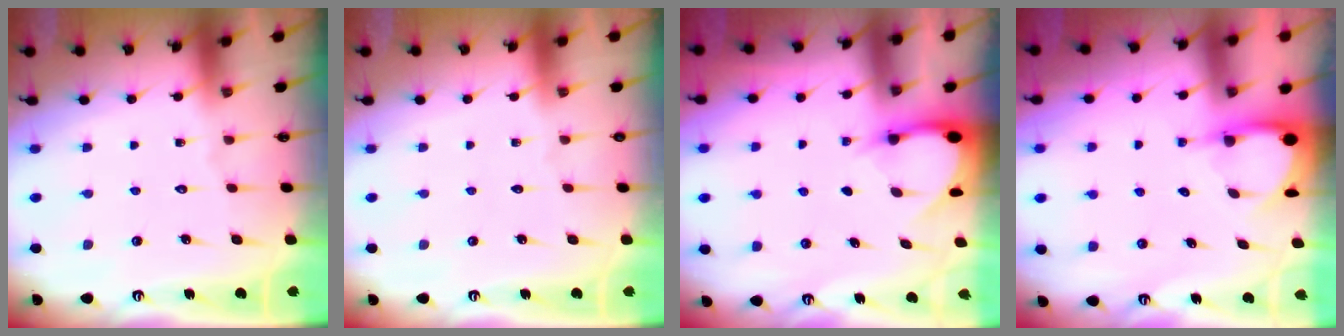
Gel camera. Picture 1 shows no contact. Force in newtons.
{"total": 0.0}
{"total": 3.1, "press": 3.1, "slide": 0.2}
{"total": 3.4, "press": 3.4, "slide": 0.3}